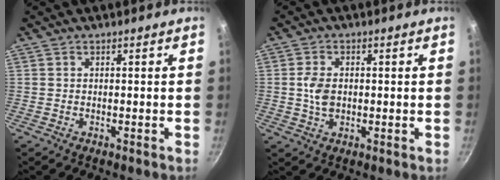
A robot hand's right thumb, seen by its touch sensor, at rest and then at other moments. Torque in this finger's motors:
{"motor_torque": [0.94, 0.84, 1.01, -0.27, 0.02]}